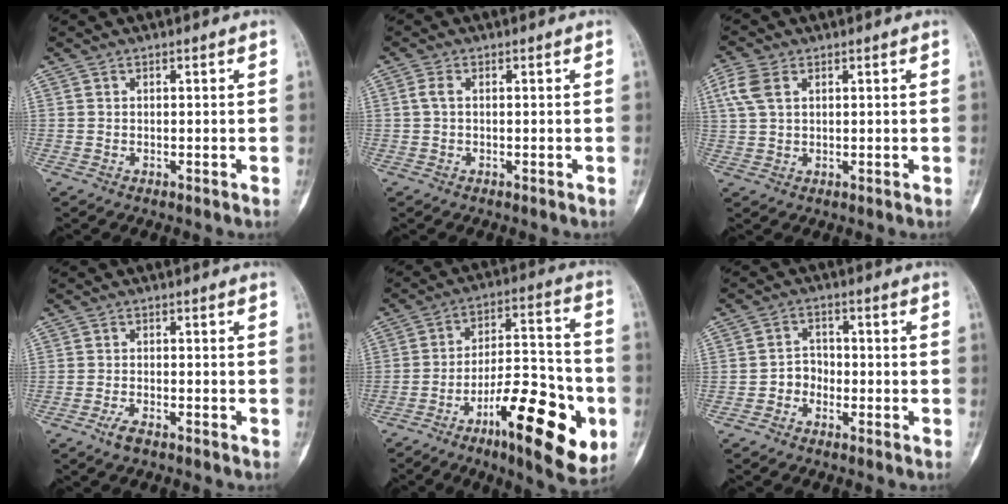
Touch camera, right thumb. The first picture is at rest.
{"total": 1.7, "force": [0.1, 0.9, 1.4], "torque": [-0.034, 0.000, -0.001]}
{"total": 5.3, "force": [2.0, 3.3, 3.6], "torque": [-0.087, 0.007, 0.042]}
{"total": 3.8, "force": [-2.6, 1.4, 2.4], "torque": [-0.054, 0.010, -0.050]}
{"total": 21.3, "force": [-8.6, 6.8, 18.3], "torque": [-0.259, 0.044, -0.131]}
{"total": 3.6, "force": [-1.6, 2.9, 1.2], "torque": [0.001, 0.020, -0.039]}